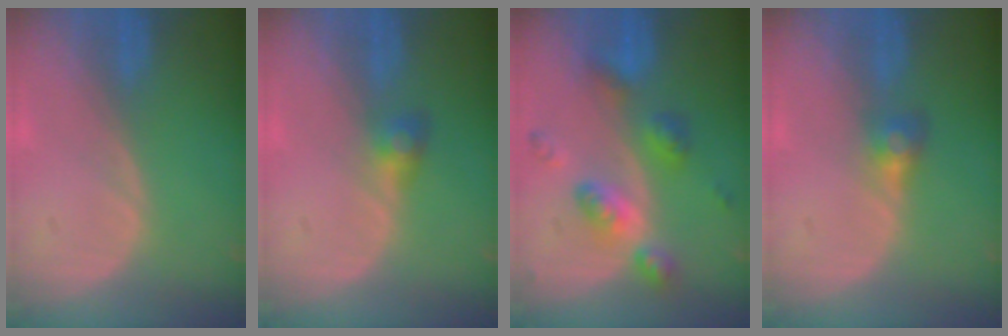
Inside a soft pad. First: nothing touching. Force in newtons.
{"total": 2.5, "press": 2.5, "slide": 0.2}
{"total": 7.4, "press": 7.4, "slide": 0.5}
{"total": 2.8, "press": 2.7, "slide": 0.9}